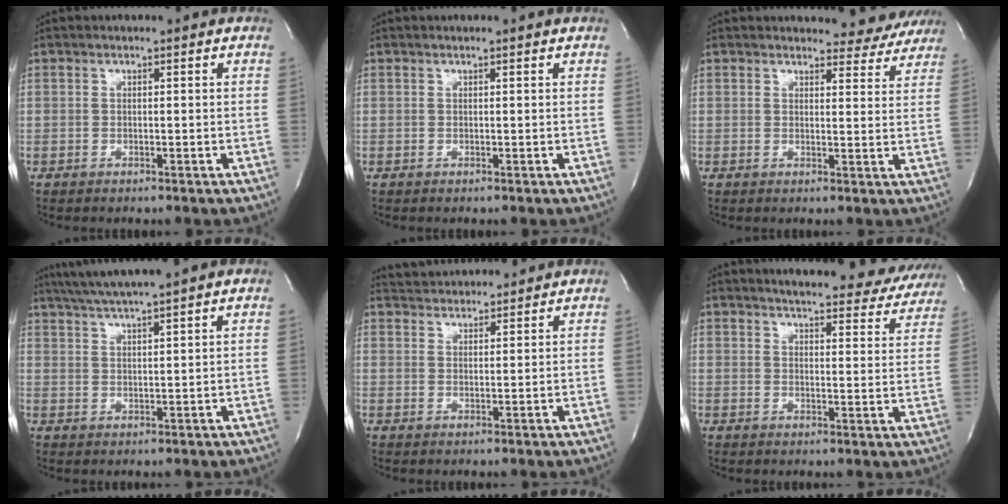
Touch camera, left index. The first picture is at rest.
{"total": 0.9, "force": [0.8, -0.1, 0.3], "torque": [-0.011, 0.002, 0.014]}
{"total": 7.3, "force": [7.0, 1.8, -0.1], "torque": [0.022, -0.019, 0.060]}
{"total": 7.8, "force": [6.6, -1.3, 3.9], "torque": [-0.070, 0.015, 0.110]}
{"total": 6.1, "force": [6.0, 0.7, 0.8], "torque": [-0.018, 0.029, 0.095]}
{"total": 20.7, "force": [19.3, 4.1, 6.2], "torque": [-0.074, -0.044, 0.217]}